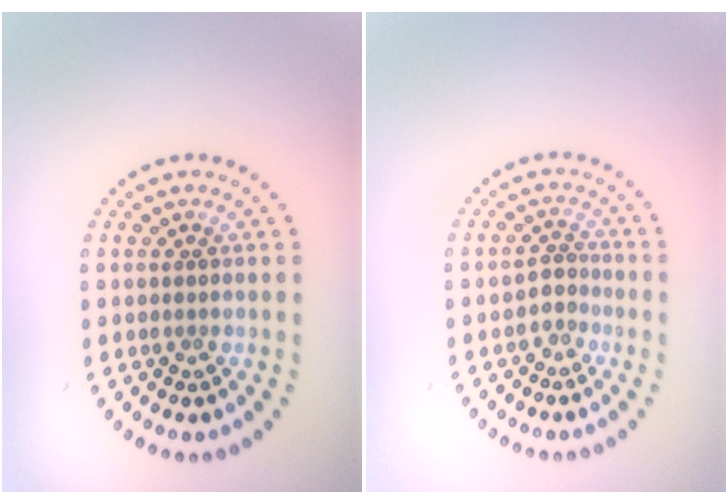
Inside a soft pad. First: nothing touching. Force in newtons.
{"total": 1.6, "press": 1.2, "slide": 1.0}